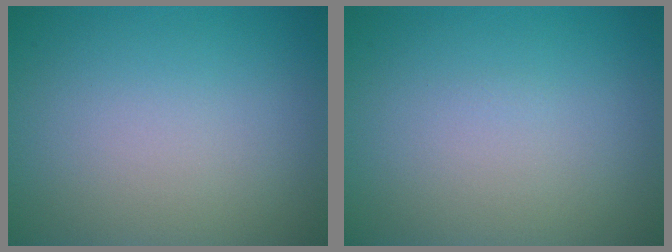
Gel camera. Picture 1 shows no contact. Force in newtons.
{"total": 0.0}